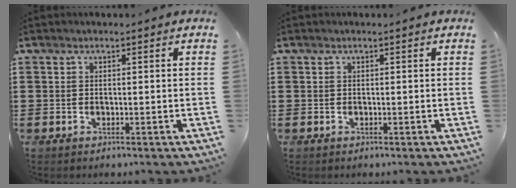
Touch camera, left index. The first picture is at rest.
{"total": 0.0}